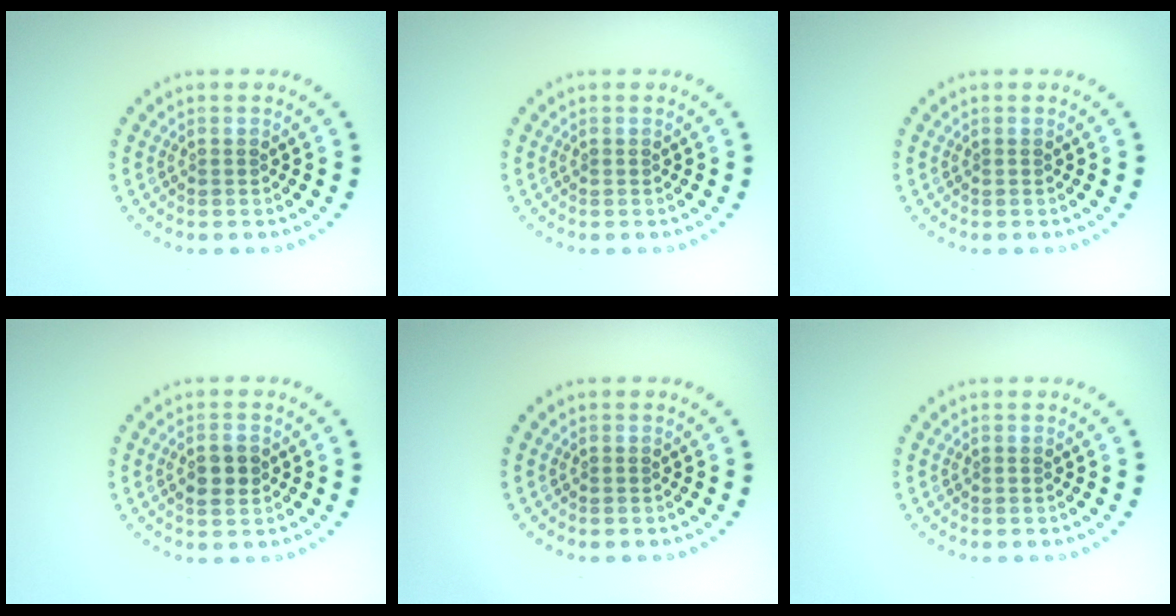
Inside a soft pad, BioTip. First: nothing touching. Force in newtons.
{"total": 0.0}
{"total": 0.0}
{"total": 2.2, "press": 2.2, "slide": 0.1}
{"total": 0.0}
{"total": 0.0}